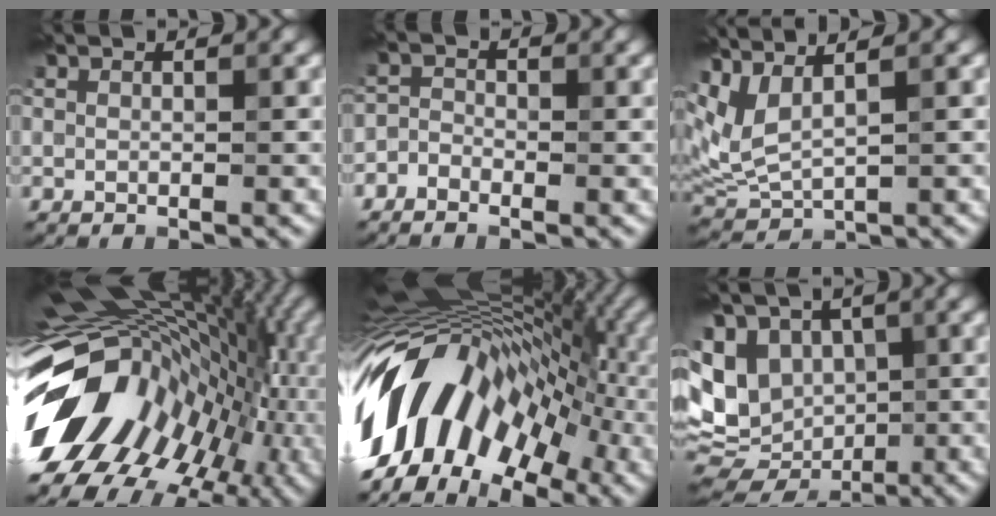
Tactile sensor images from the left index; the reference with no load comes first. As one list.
[{"total": 1.8, "force": [-1.6, 0.6, -0.1], "torque": [0.015, 0.005, -0.037]}, {"total": 4.3, "force": [2.3, 1.3, 3.4], "torque": [-0.095, 0.007, 0.057]}, {"total": 17.8, "force": [-3.2, 12.3, 12.5], "torque": [-0.212, -0.019, -0.036]}, {"total": 14.6, "force": [-2.3, 10.0, 10.3], "torque": [-0.172, 0.030, -0.059]}, {"total": 9.2, "force": [0.0, 7.1, 5.9], "torque": [-0.114, -0.001, 0.011]}]